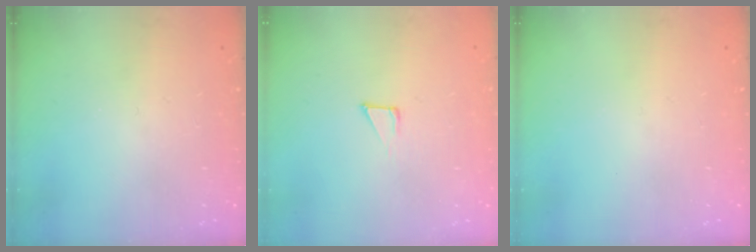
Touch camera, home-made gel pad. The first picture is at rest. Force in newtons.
{"total": 4.8, "press": 4.8, "slide": 0.4}
{"total": 0.0}